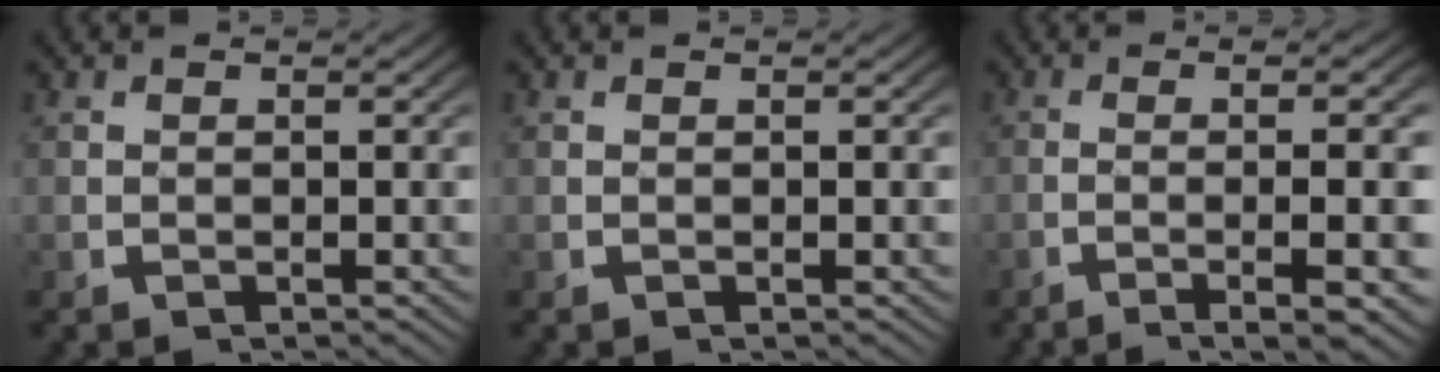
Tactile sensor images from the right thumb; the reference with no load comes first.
{"total": 0.0}
{"total": 7.7, "force": [-3.2, 1.9, 6.8], "torque": [-0.107, -0.011, -0.038]}